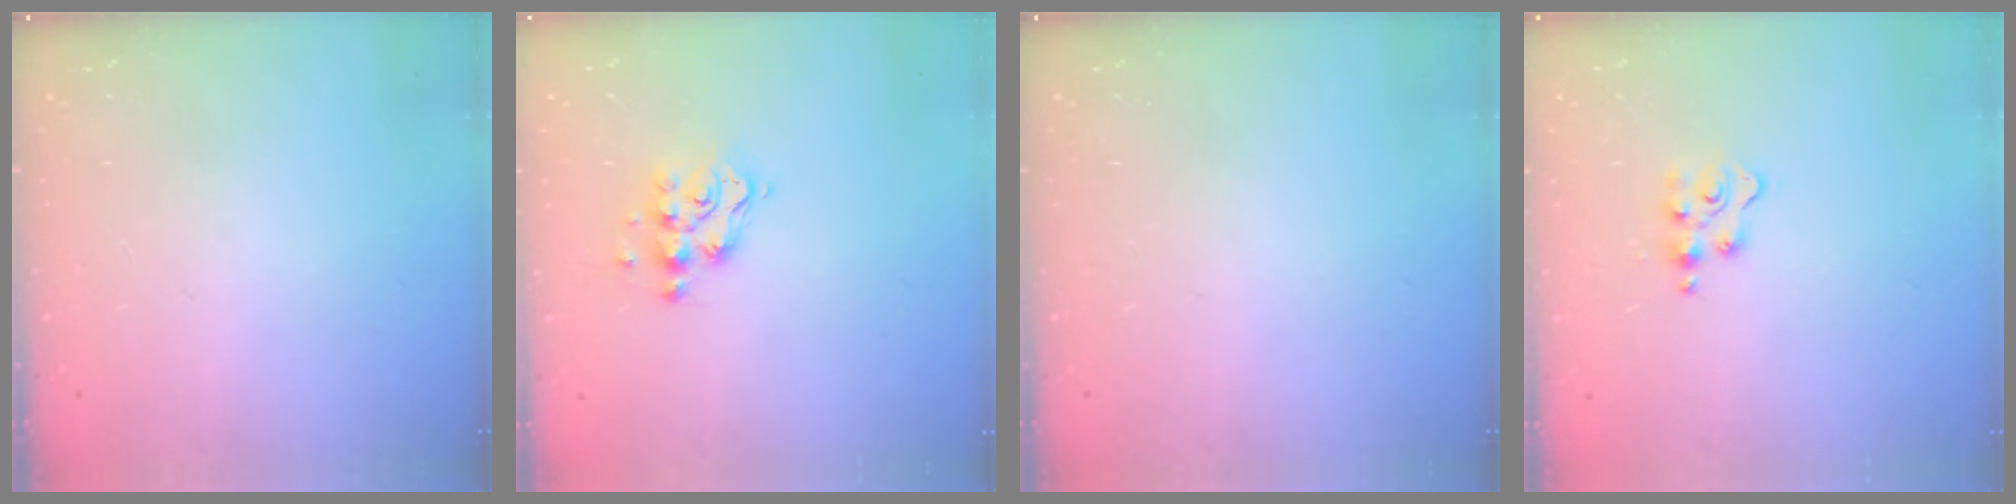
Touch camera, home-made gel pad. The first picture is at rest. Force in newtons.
{"total": 7.1, "press": 7.1, "slide": 0.3}
{"total": 0.0}
{"total": 3.5, "press": 3.5, "slide": 0.5}